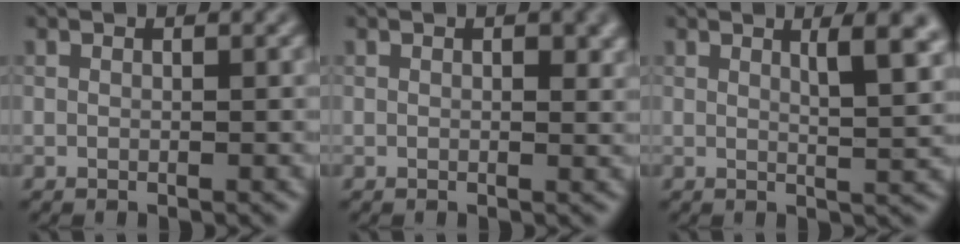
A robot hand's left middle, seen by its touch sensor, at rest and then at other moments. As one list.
[{"total": 1.7, "force": [0.5, 0.8, 1.5], "torque": [-0.014, -0.002, 0.008]}, {"total": 4.5, "force": [2.0, 1.3, 3.8], "torque": [-0.039, 0.000, 0.027]}]